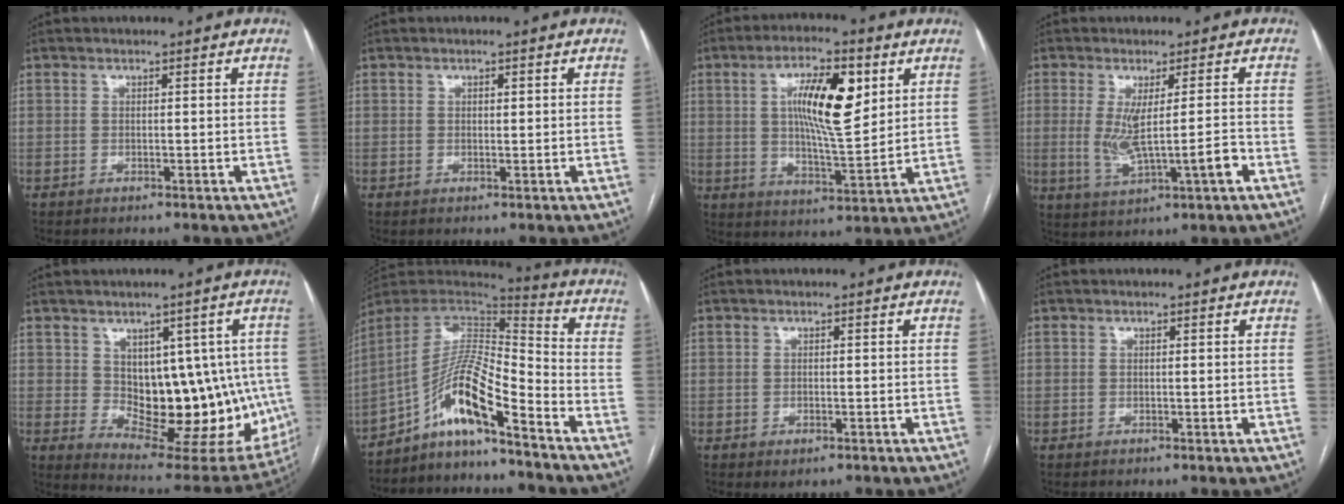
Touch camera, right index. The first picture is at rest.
{"total": 0.8, "force": [0.3, 0.4, 0.6], "torque": [-0.010, 0.000, 0.005]}
{"total": 12.5, "force": [3.9, 3.0, 11.5], "torque": [-0.205, 0.005, 0.066]}
{"total": 7.5, "force": [-1.0, 0.5, 7.4], "torque": [-0.132, -0.006, -0.011]}
{"total": 15.8, "force": [0.2, 8.5, 13.3], "torque": [-0.151, 0.008, 0.029]}
{"total": 12.4, "force": [-8.3, 1.3, 9.1], "torque": [-0.167, 0.022, -0.147]}
{"total": 1.4, "force": [-0.7, 0.7, 1.0], "torque": [-0.014, -0.001, -0.002]}
{"total": 0.0}